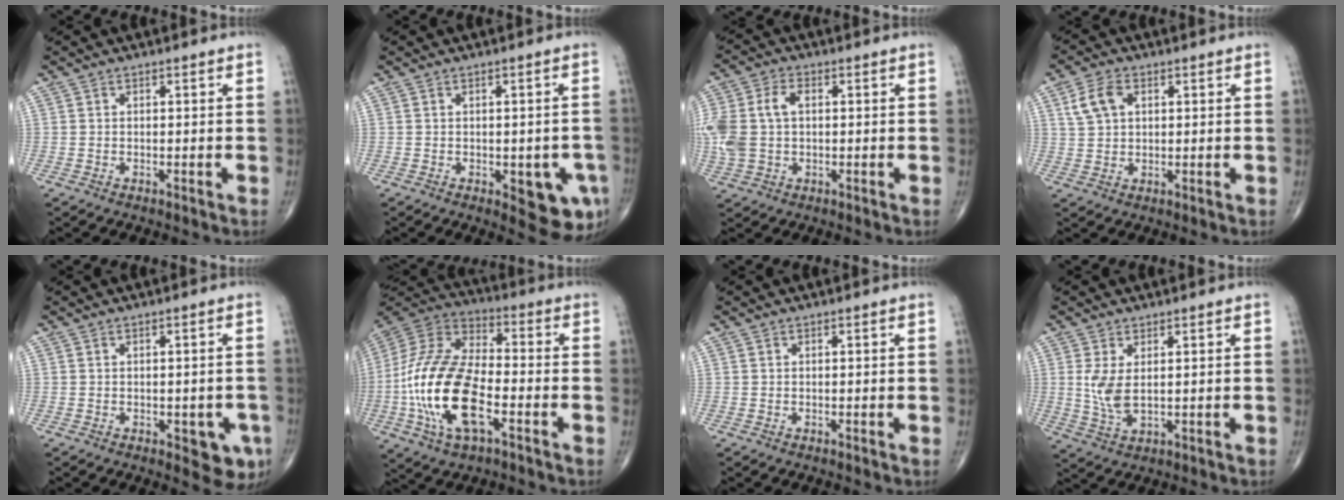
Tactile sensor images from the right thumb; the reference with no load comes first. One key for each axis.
{"total": 8.7, "fx": -2.8, "fy": 3.6, "fz": 7.4, "tx": -0.058, "ty": -0.002, "tz": -0.027}
{"total": 11.1, "fx": 0.8, "fy": 7.4, "fz": 8.3, "tx": -0.200, "ty": 0.022, "tz": 0.020}
{"total": 5.7, "fx": 2.1, "fy": 3.8, "fz": 3.7, "tx": -0.068, "ty": 0.004, "tz": 0.042}
{"total": 5.8, "fx": -2.1, "fy": 2.7, "fz": 4.7, "tx": -0.028, "ty": -0.002, "tz": -0.020}
{"total": 21.9, "fx": -5.7, "fy": 10.5, "fz": 18.4, "tx": -0.383, "ty": 0.021, "tz": -0.105}
{"total": 0.0}
{"total": 5.3, "fx": 1.0, "fy": 2.4, "fz": 4.6, "tx": -0.099, "ty": -0.009, "tz": 0.028}